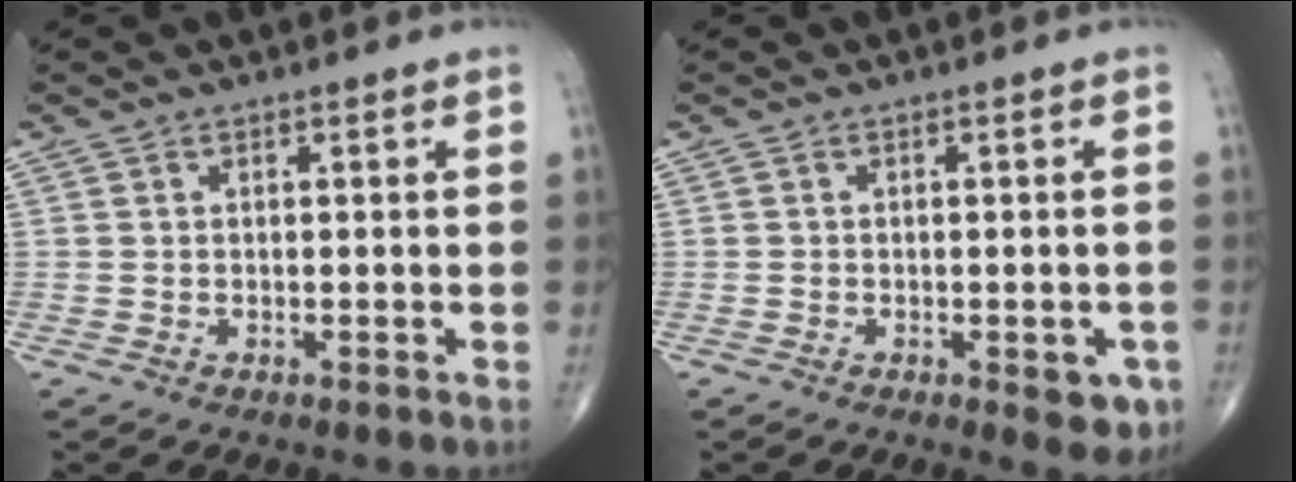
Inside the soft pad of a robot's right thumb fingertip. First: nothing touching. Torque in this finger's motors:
{"motor_torque": [0.87, 0.80, 0.03, 0.08, -0.01]}